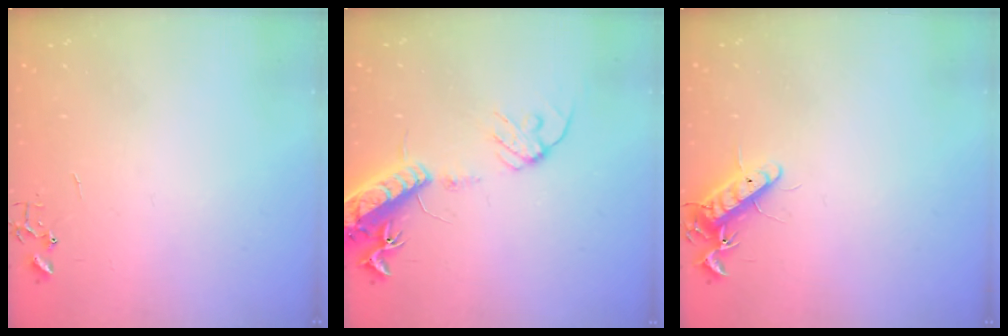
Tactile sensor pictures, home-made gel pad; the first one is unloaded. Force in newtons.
{"total": 16.1, "press": 15.7, "slide": 3.6}
{"total": 11.3, "press": 11.2, "slide": 1.5}